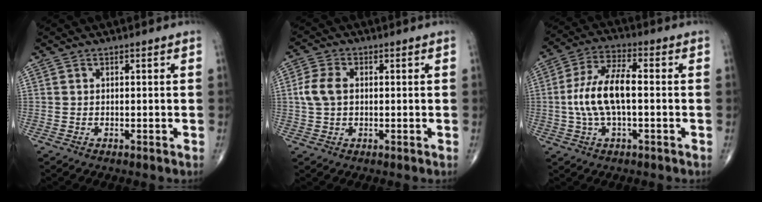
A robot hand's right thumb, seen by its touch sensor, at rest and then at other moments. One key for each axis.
{"total": 5.3, "fx": 0.4, "fy": 3.5, "fz": 3.9, "tx": -0.090, "ty": 0.009, "tz": 0.005}
{"total": 11.4, "fx": -0.6, "fy": 4.7, "fz": 10.4, "tx": -0.219, "ty": 0.027, "tz": -0.015}